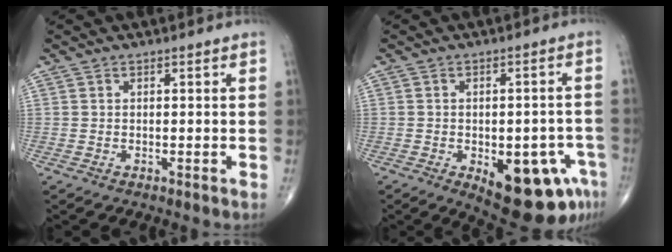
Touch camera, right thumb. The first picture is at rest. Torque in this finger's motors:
{"motor_torque": [1.63, 1.40, 0.90, -1.00, 0.30]}